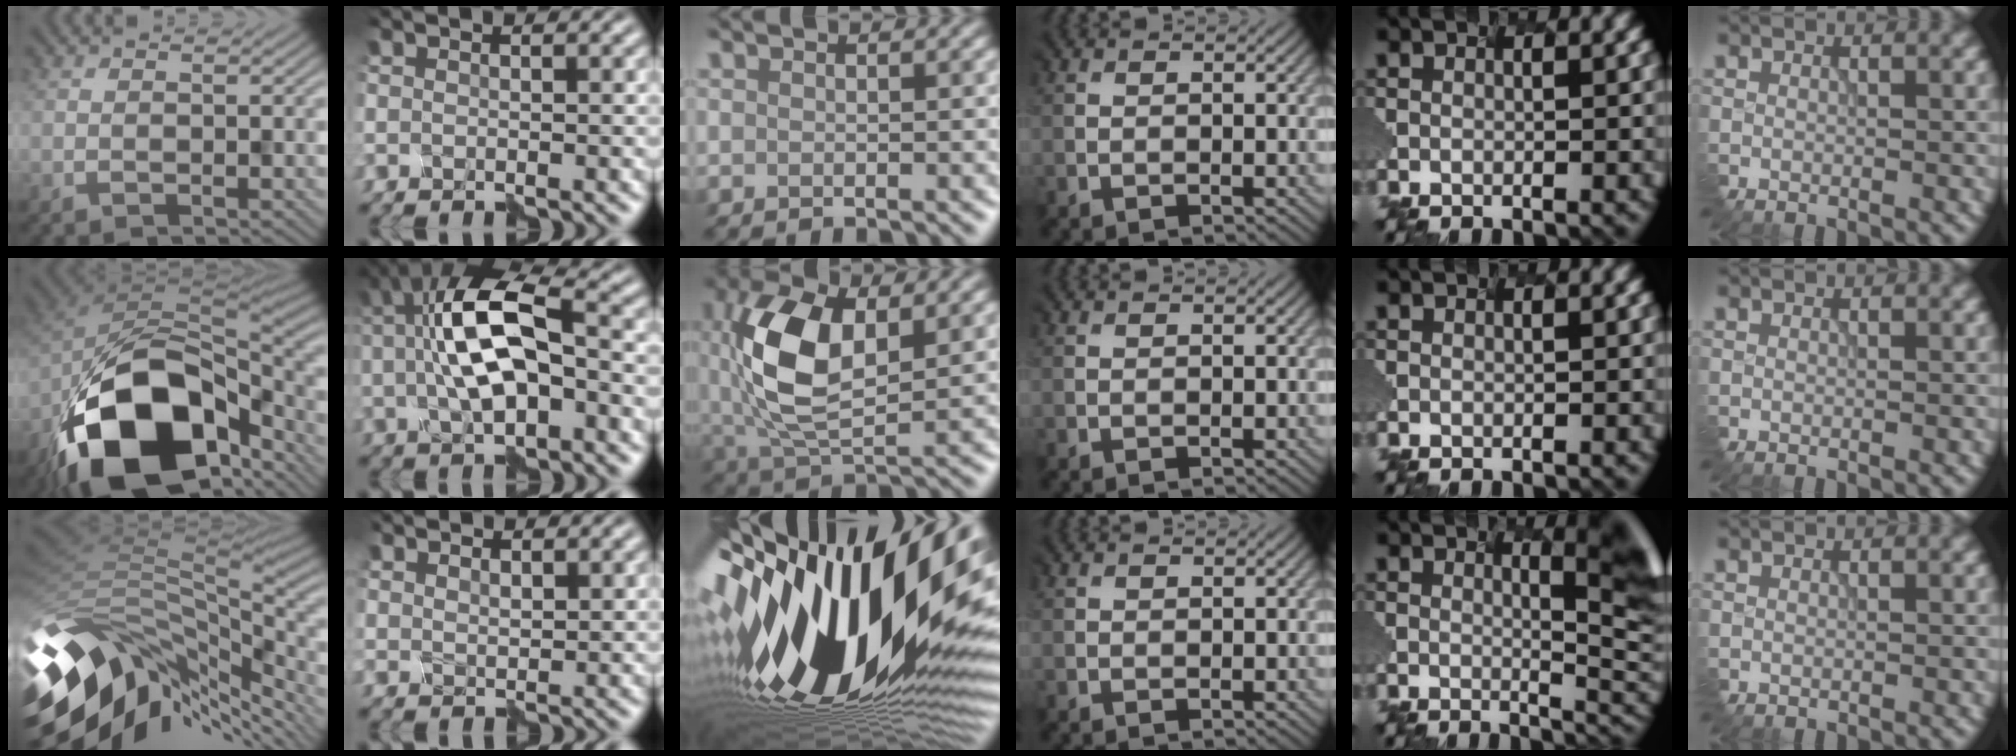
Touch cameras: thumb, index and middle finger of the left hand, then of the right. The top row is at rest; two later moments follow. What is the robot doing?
{"motion": "assemble", "object": "markers"}